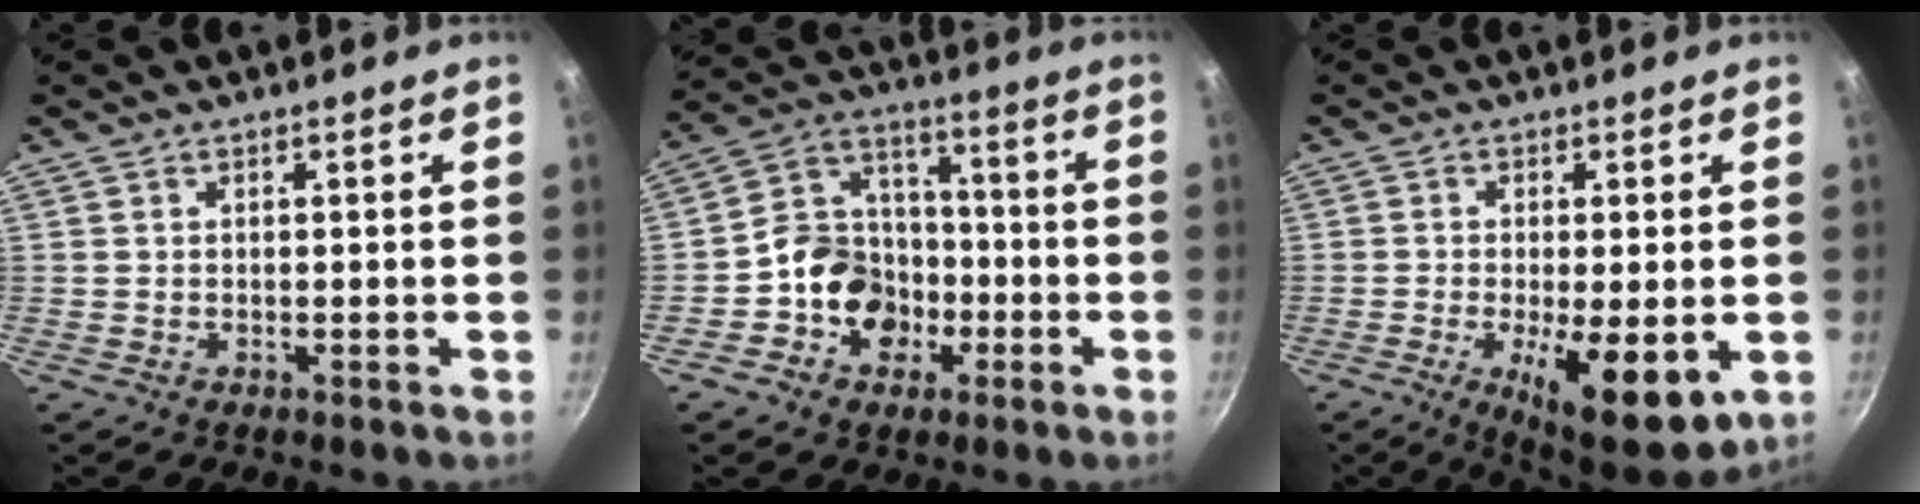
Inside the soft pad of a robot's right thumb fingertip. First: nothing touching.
{"total": 12.4, "force": [-4.0, 10.3, 5.6], "torque": [-0.054, 0.049, -0.076]}
{"total": 13.7, "force": [-4.1, 4.9, 12.1], "torque": [-0.174, -0.019, -0.047]}